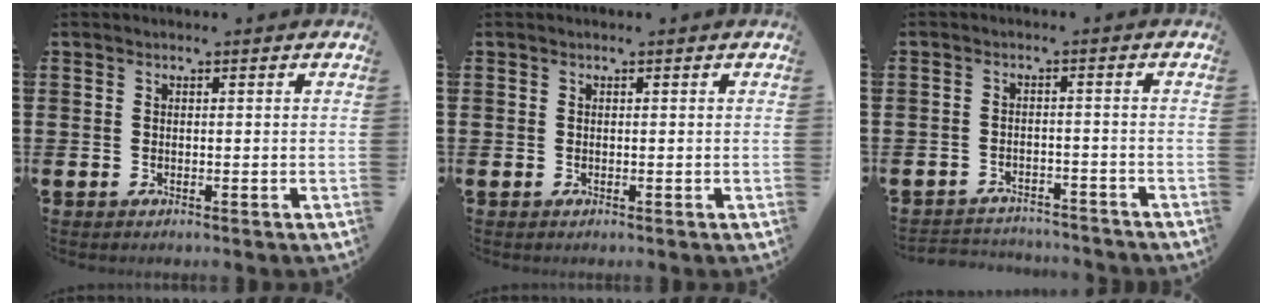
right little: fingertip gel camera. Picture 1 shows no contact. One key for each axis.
{"total": 0.0}
{"total": 2.5, "fx": -2.4, "fy": 0.1, "fz": -0.2, "tx": -0.004, "ty": 0.002, "tz": -0.055}